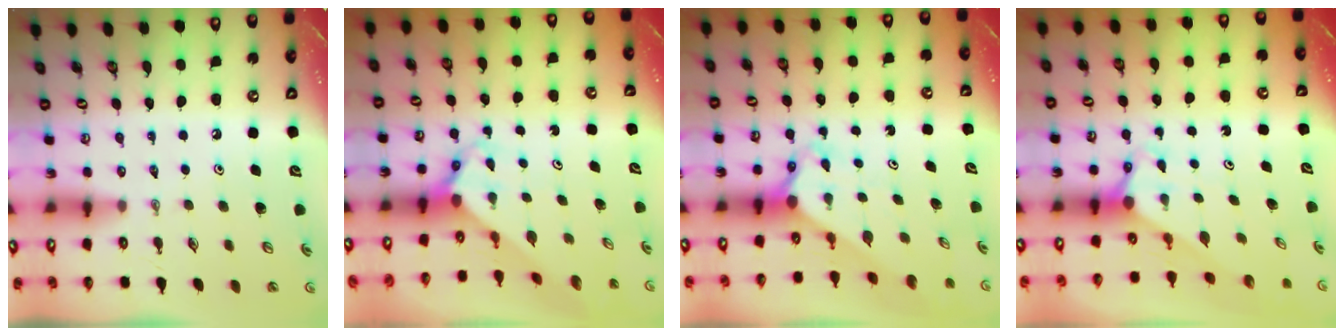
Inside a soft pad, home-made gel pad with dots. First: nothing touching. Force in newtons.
{"total": 3.5, "press": 3.5, "slide": 0.2}
{"total": 2.7, "press": 2.7, "slide": 0.2}
{"total": 2.7, "press": 2.7, "slide": 0.0}